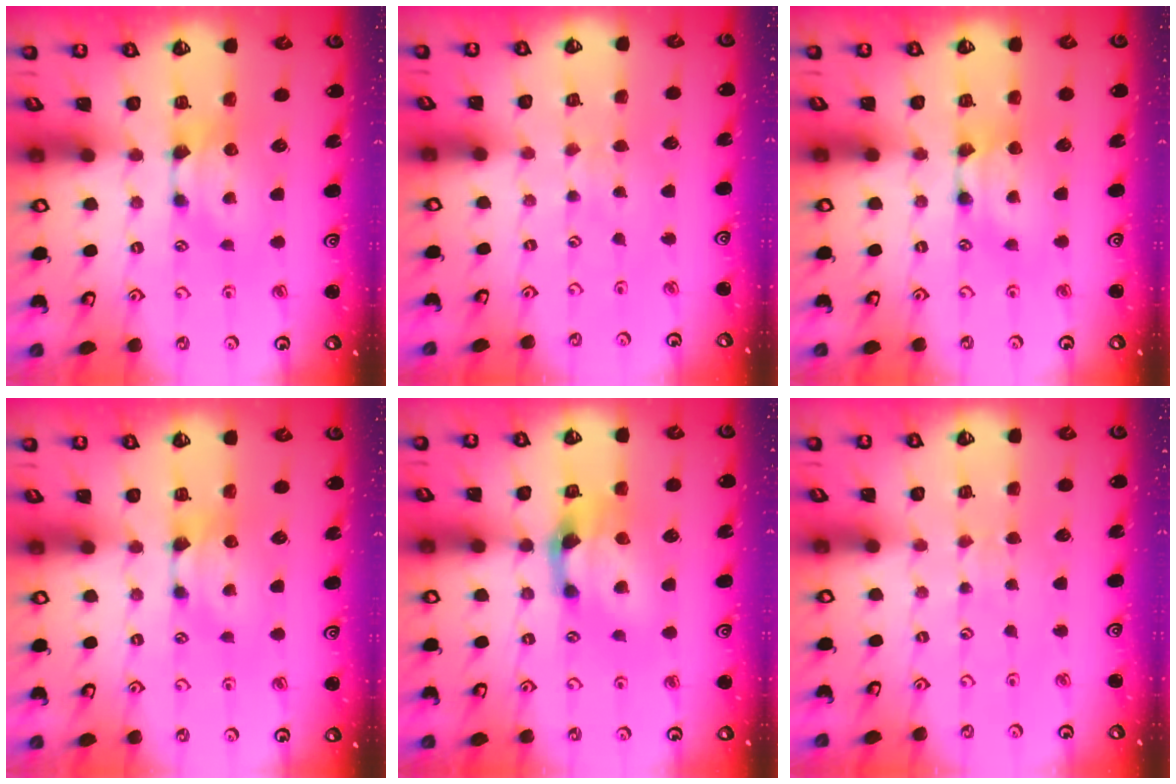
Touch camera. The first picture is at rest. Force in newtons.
{"total": 3.8, "press": 3.7, "slide": 0.3}
{"total": 1.8, "press": 1.8, "slide": 0.1}
{"total": 0.0}
{"total": 4.6, "press": 4.1, "slide": 2.1}
{"total": 3.8, "press": 3.8, "slide": 0.2}